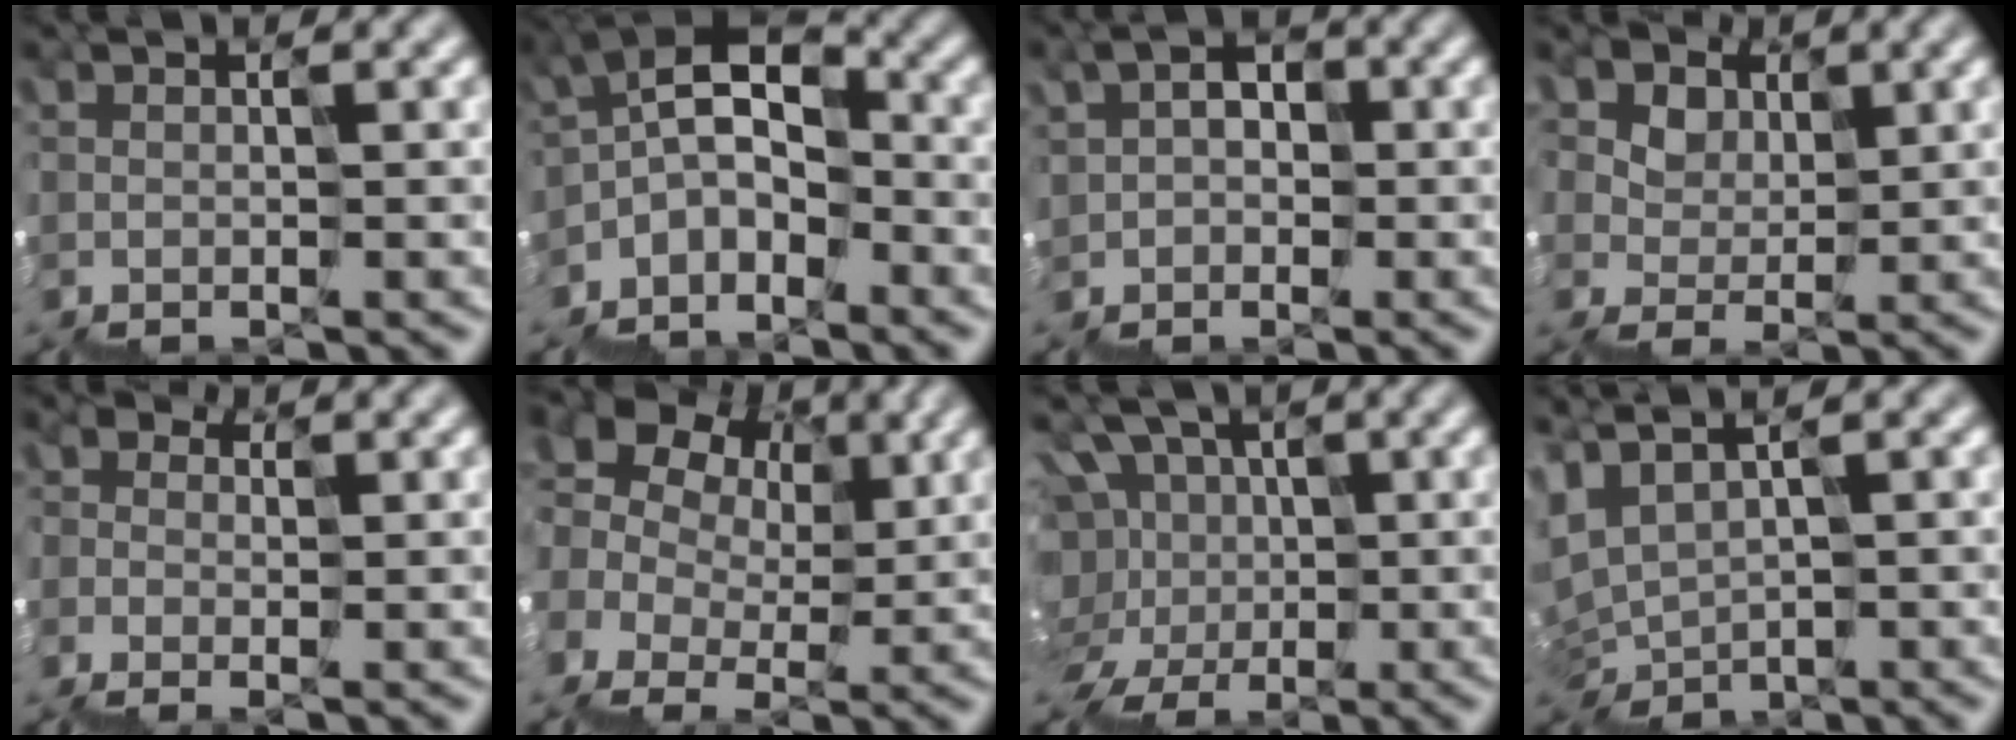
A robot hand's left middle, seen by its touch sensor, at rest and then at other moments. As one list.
[{"total": 5.9, "force": [-3.5, 3.6, 3.2], "torque": [-0.076, 0.014, -0.062]}, {"total": 3.3, "force": [0.4, 3.0, 1.4], "torque": [-0.044, 0.018, 0.010]}, {"total": 6.0, "force": [3.3, 4.6, 1.9], "torque": [-0.058, 0.035, 0.051]}, {"total": 1.3, "force": [-1.0, 0.8, -0.1], "torque": [-0.023, 0.002, -0.020]}, {"total": 8.4, "force": [1.8, 6.8, 4.6], "torque": [-0.123, 0.026, 0.038]}, {"total": 5.6, "force": [1.4, 5.3, 1.3], "torque": [-0.038, 0.038, -0.005]}, {"total": 1.4, "force": [0.7, 1.1, 0.4], "torque": [-0.059, 0.010, 0.012]}]